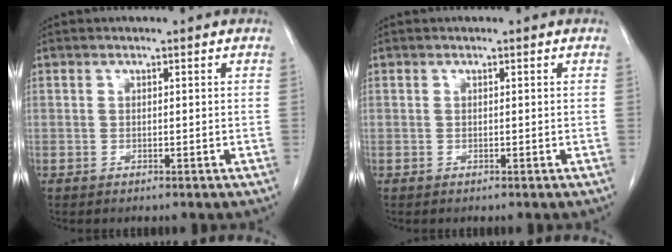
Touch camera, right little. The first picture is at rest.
{"total": 0.0}